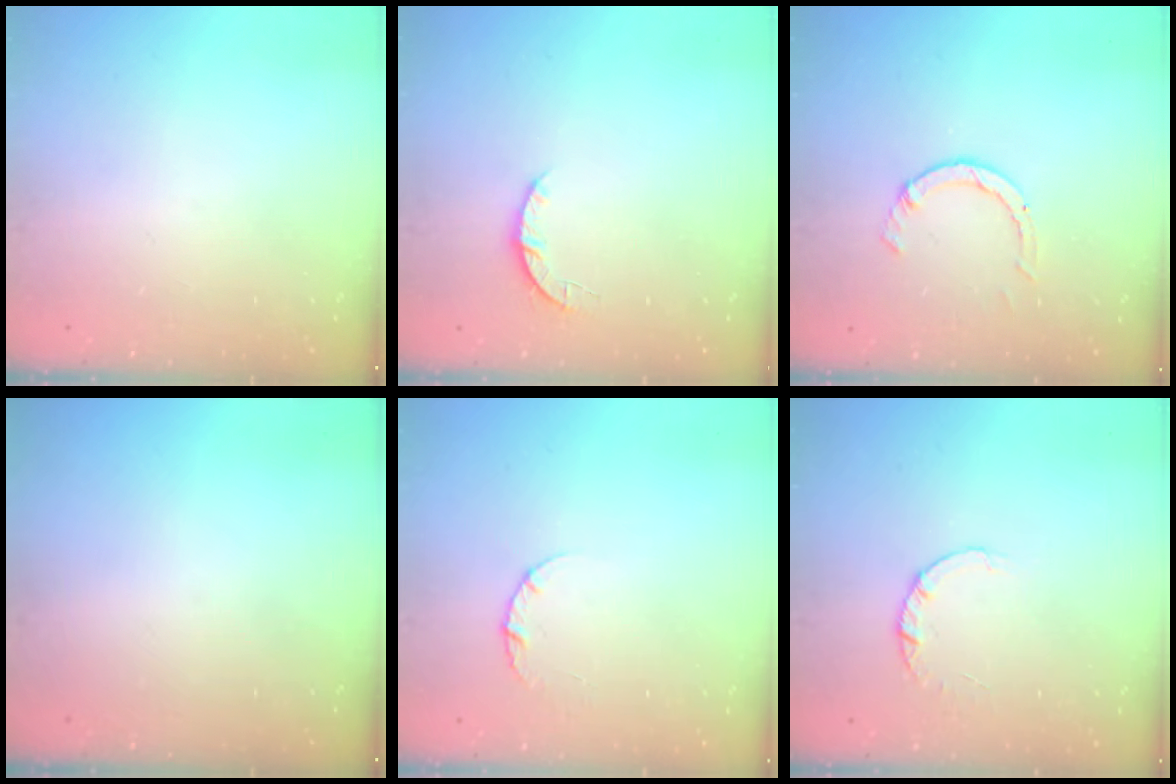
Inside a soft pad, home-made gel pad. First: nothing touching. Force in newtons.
{"total": 3.3, "press": 3.2, "slide": 0.5}
{"total": 2.3, "press": 2.3, "slide": 0.3}
{"total": 0.0}
{"total": 2.5, "press": 2.5, "slide": 0.3}
{"total": 1.8, "press": 1.8, "slide": 0.1}